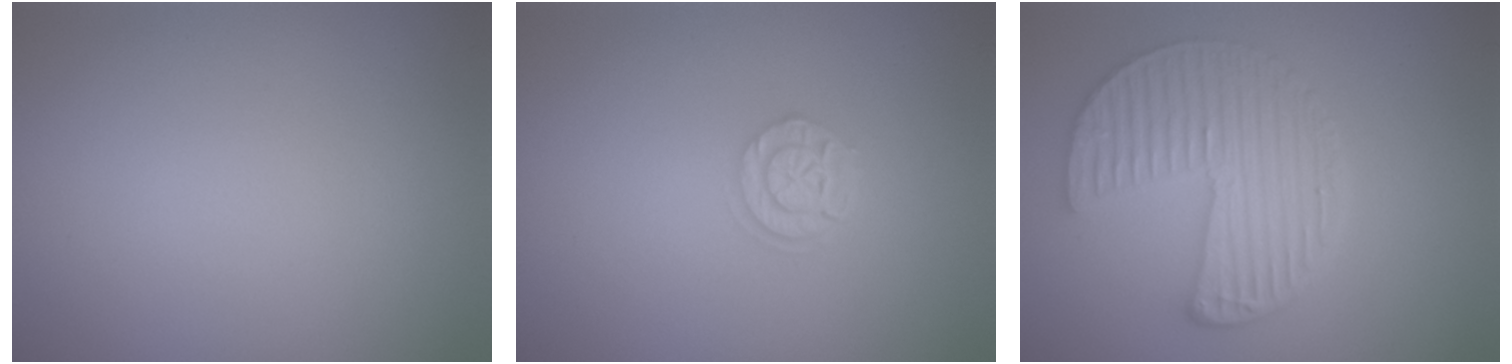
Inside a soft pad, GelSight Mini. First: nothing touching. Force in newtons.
{"total": 2.2, "press": 1.8, "slide": 1.2}
{"total": 4.9, "press": 4.2, "slide": 2.5}